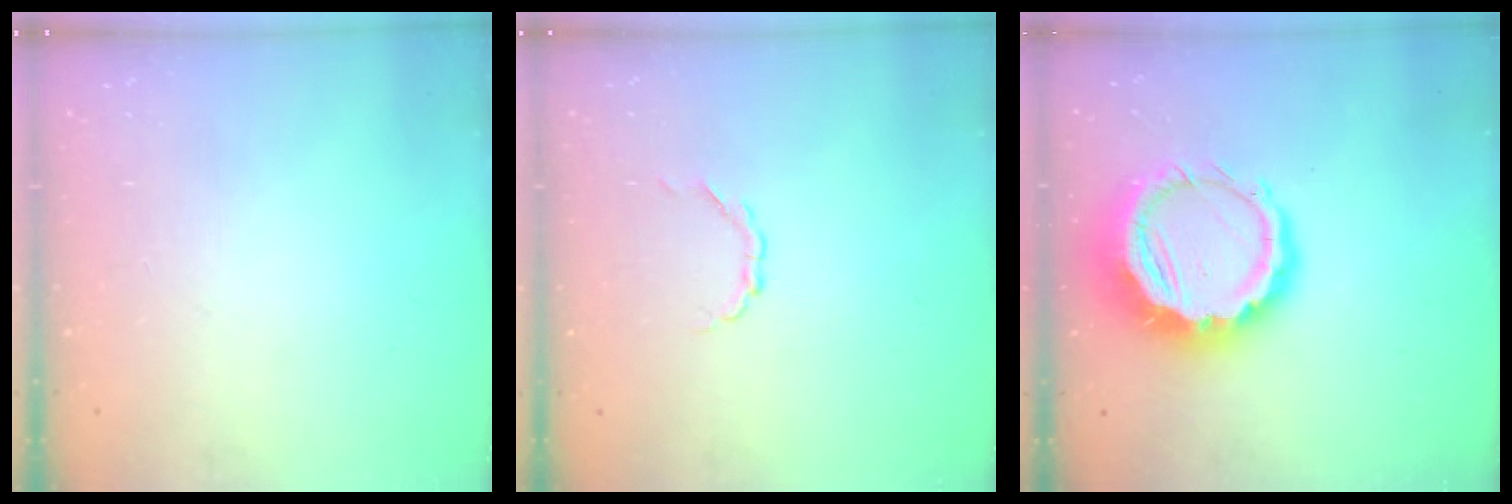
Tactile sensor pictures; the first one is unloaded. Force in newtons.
{"total": 1.7, "press": 1.7, "slide": 0.1}
{"total": 12.0, "press": 11.8, "slide": 2.4}